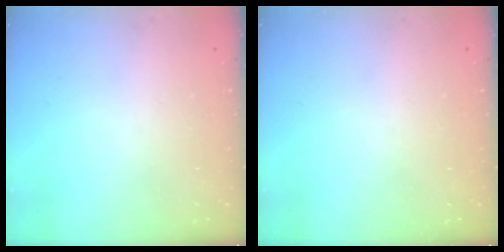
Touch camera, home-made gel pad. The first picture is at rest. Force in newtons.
{"total": 0.0}